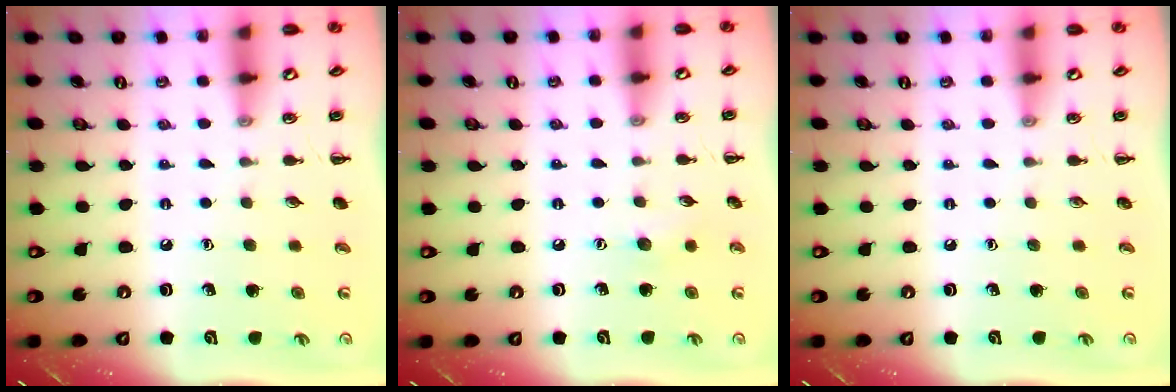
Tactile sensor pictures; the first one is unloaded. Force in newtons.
{"total": 5.1, "press": 4.9, "slide": 1.2}
{"total": 0.0}